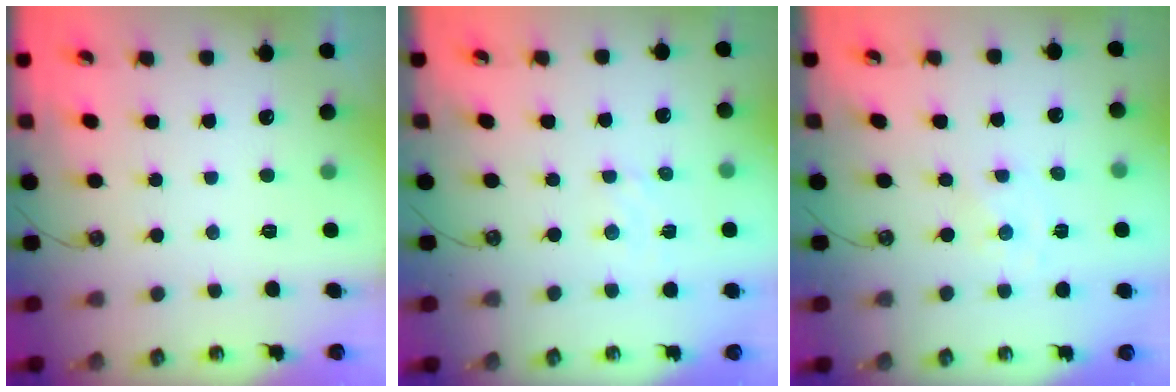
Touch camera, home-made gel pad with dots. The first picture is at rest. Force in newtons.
{"total": 1.7, "press": 1.7, "slide": 0.3}
{"total": 0.0}